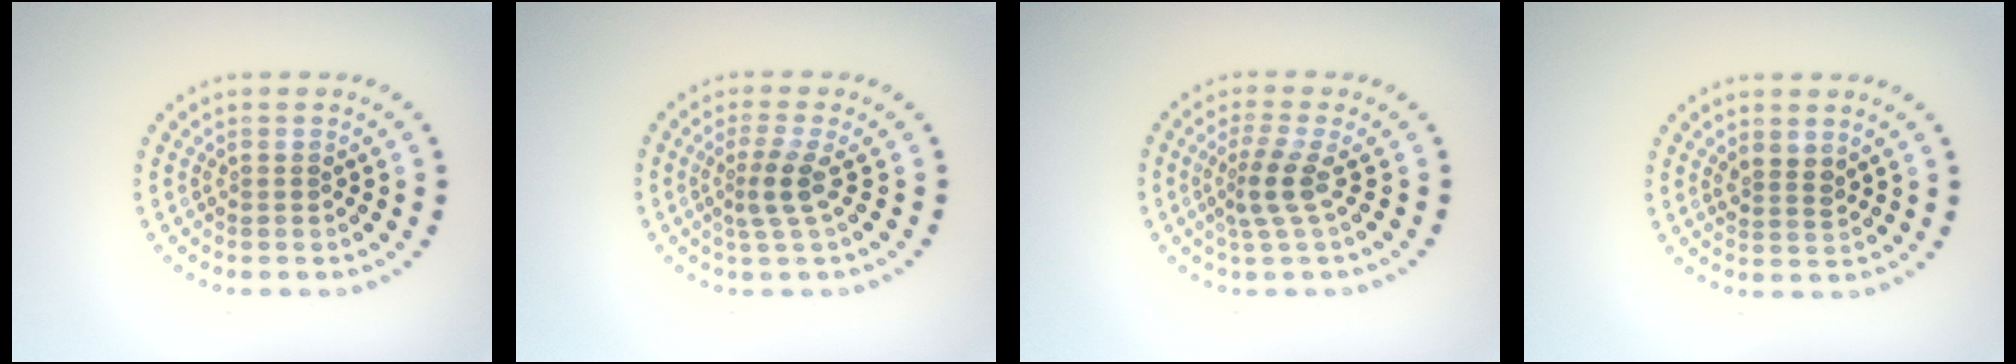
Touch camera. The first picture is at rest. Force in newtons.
{"total": 2.5, "press": 1.8, "slide": 1.7}
{"total": 2.5, "press": 1.8, "slide": 1.8}
{"total": 1.6, "press": 1.3, "slide": 0.8}